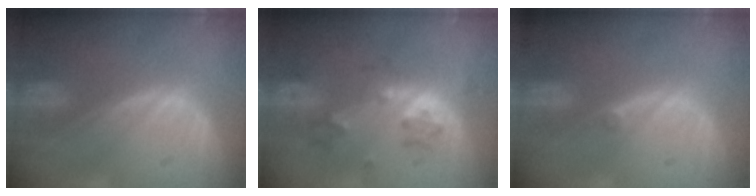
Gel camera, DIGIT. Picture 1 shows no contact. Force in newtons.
{"total": 5.4, "press": 5.4, "slide": 0.6}
{"total": 0.6, "press": 0.5, "slide": 0.3}